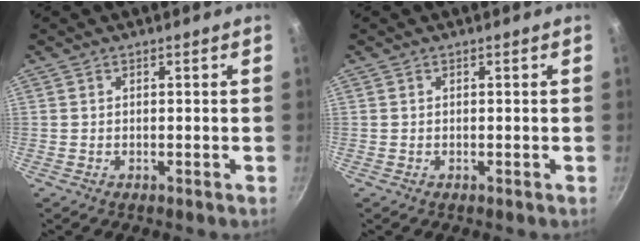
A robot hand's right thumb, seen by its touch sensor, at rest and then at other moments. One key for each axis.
{"total": 0.0}